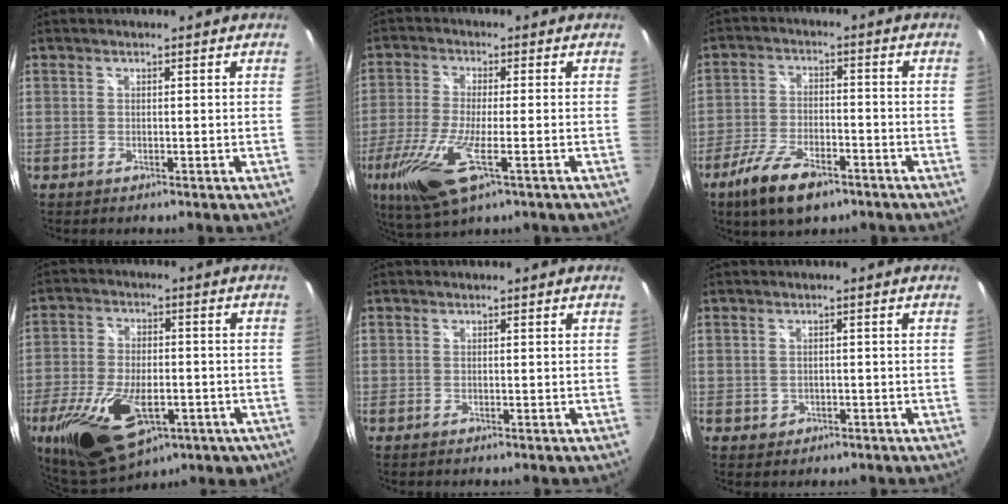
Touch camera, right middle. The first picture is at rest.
{"total": 13.3, "force": [-5.9, 3.4, 11.4], "torque": [-0.252, -0.043, -0.110]}
{"total": 10.6, "force": [-7.0, 3.9, 6.9], "torque": [-0.160, -0.021, -0.128]}
{"total": 20.8, "force": [-8.3, 11.7, 15.1], "torque": [-0.320, -0.029, -0.118]}
{"total": 0.0}
{"total": 1.7, "force": [-0.3, 1.6, 0.5], "torque": [-0.011, 0.000, 0.001]}